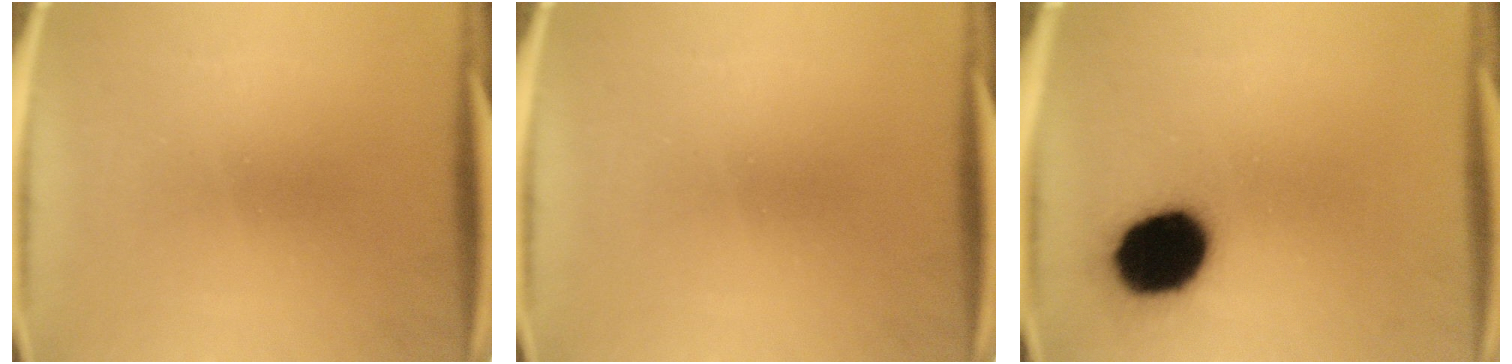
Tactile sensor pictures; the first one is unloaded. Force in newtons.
{"total": 0.0}
{"total": 17.3}